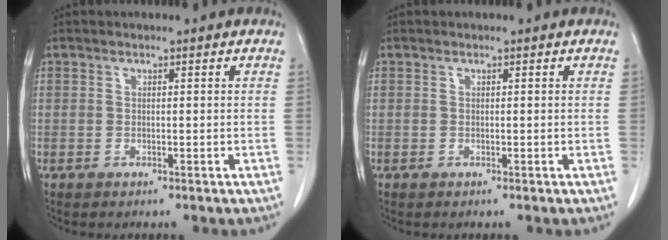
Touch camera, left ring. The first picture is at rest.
{"total": 0.0}